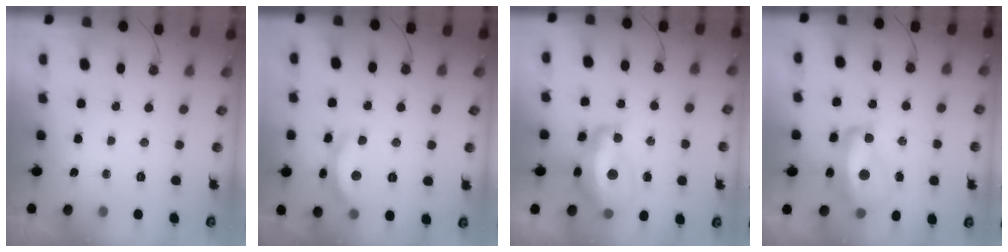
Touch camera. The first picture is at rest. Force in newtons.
{"total": 8.3, "press": 8.3, "slide": 0.6}
{"total": 8.1, "press": 8.0, "slide": 0.9}
{"total": 8.9, "press": 8.9, "slide": 0.9}